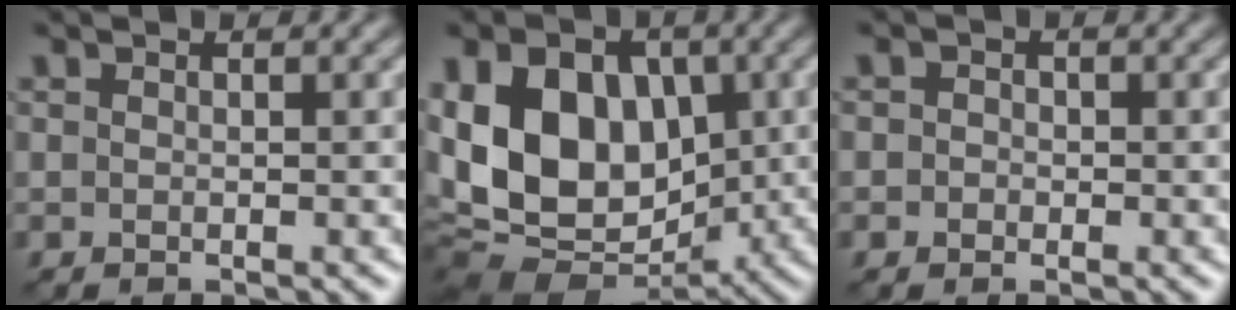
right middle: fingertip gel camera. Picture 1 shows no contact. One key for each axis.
{"total": 14.2, "fx": -0.6, "fy": 10.3, "fz": 9.6, "tx": -0.167, "ty": 0.009, "tz": -0.014}
{"total": 1.3, "fx": 0.1, "fy": 1.2, "fz": 0.5, "tx": 0.006, "ty": -0.001, "tz": -0.011}